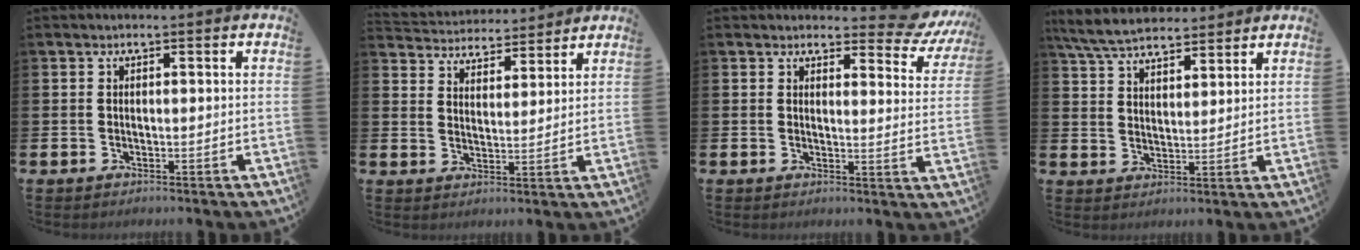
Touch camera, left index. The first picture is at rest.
{"total": 4.5, "force": [4.3, 0.9, -0.5], "torque": [-0.018, -0.030, 0.076]}
{"total": 4.4, "force": [3.8, 1.7, 1.3], "torque": [-0.016, -0.027, 0.060]}
{"total": 6.4, "force": [6.0, 1.5, 1.6], "torque": [-0.059, -0.016, 0.110]}